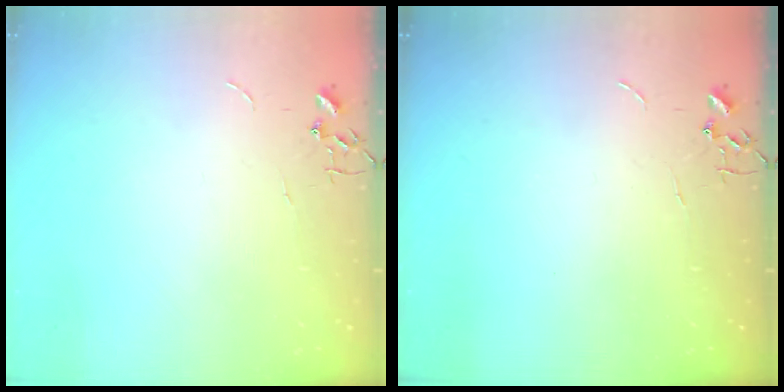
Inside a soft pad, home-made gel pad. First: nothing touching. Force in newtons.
{"total": 0.0}